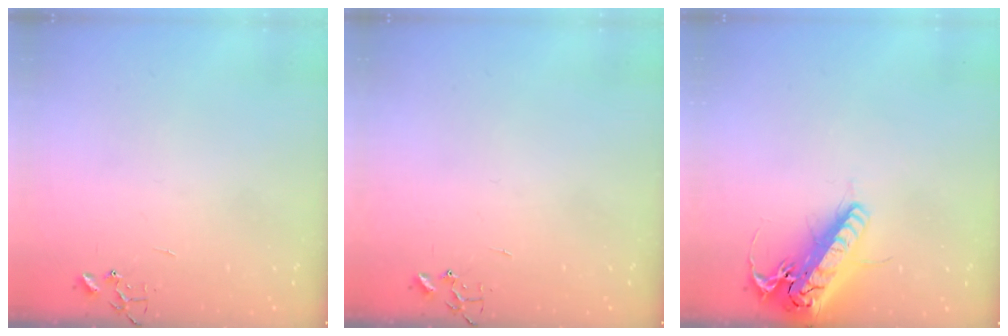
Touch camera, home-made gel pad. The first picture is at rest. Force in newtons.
{"total": 0.0}
{"total": 21.0, "press": 20.7, "slide": 3.7}